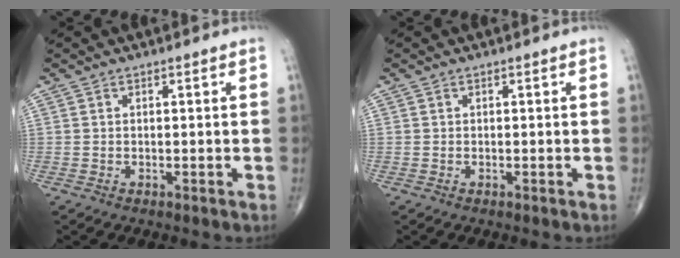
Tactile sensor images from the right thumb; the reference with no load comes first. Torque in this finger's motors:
{"motor_torque": [-0.01, -0.07, -0.16, 0.00, -0.05]}